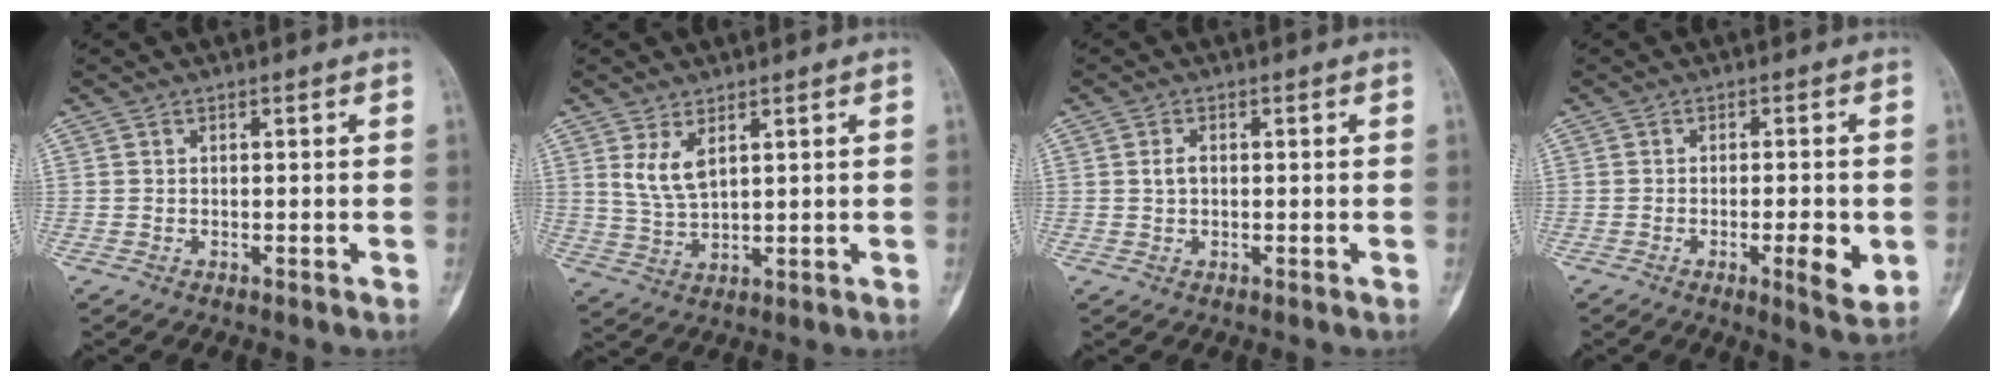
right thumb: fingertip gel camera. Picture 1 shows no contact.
{"total": 5.4, "force": [2.6, 2.3, 4.1], "torque": [-0.082, -0.018, 0.063]}
{"total": 1.8, "force": [0.2, 1.2, 1.4], "torque": [-0.026, 0.004, 0.003]}
{"total": 6.2, "force": [-1.4, 1.6, 5.8], "torque": [-0.084, -0.007, -0.018]}